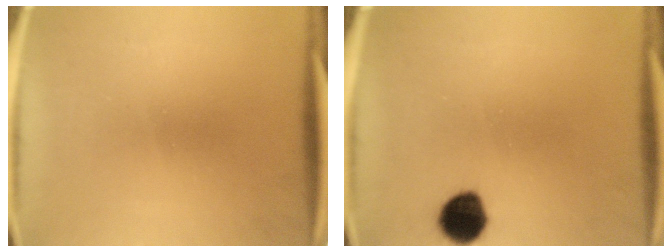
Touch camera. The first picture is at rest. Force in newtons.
{"total": 7.8}